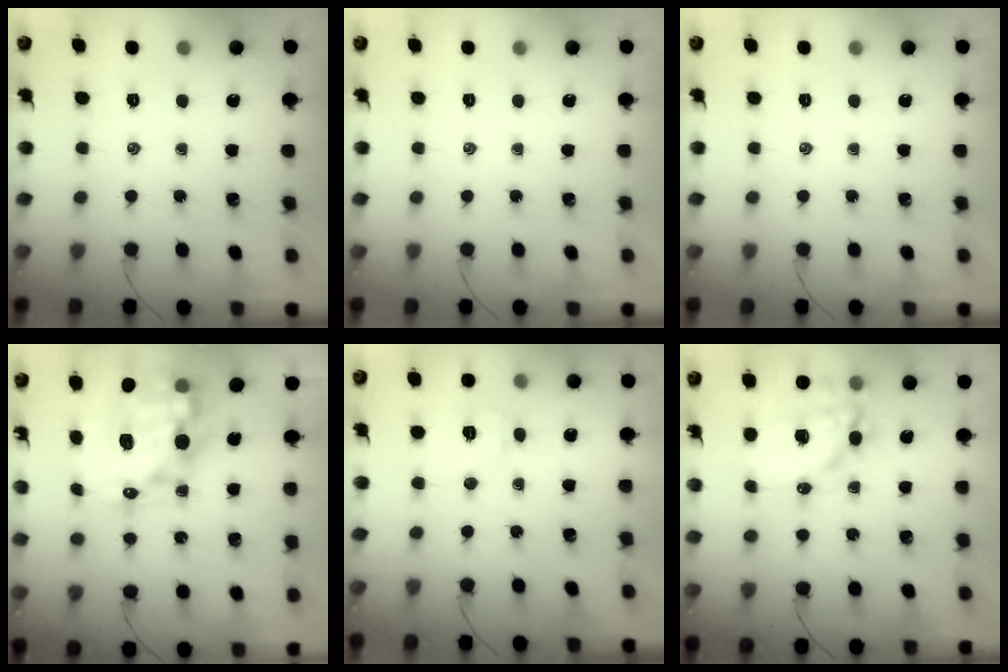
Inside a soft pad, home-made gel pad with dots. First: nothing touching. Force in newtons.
{"total": 0.0}
{"total": 0.0}
{"total": 19.2, "press": 18.8, "slide": 4.1}
{"total": 6.2, "press": 6.2, "slide": 0.6}
{"total": 14.2, "press": 13.8, "slide": 3.2}